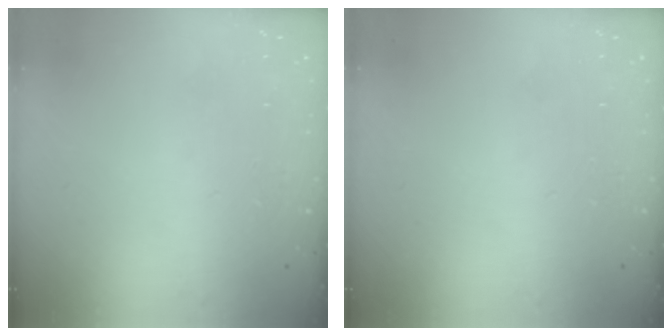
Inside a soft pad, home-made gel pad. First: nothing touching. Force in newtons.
{"total": 0.0}